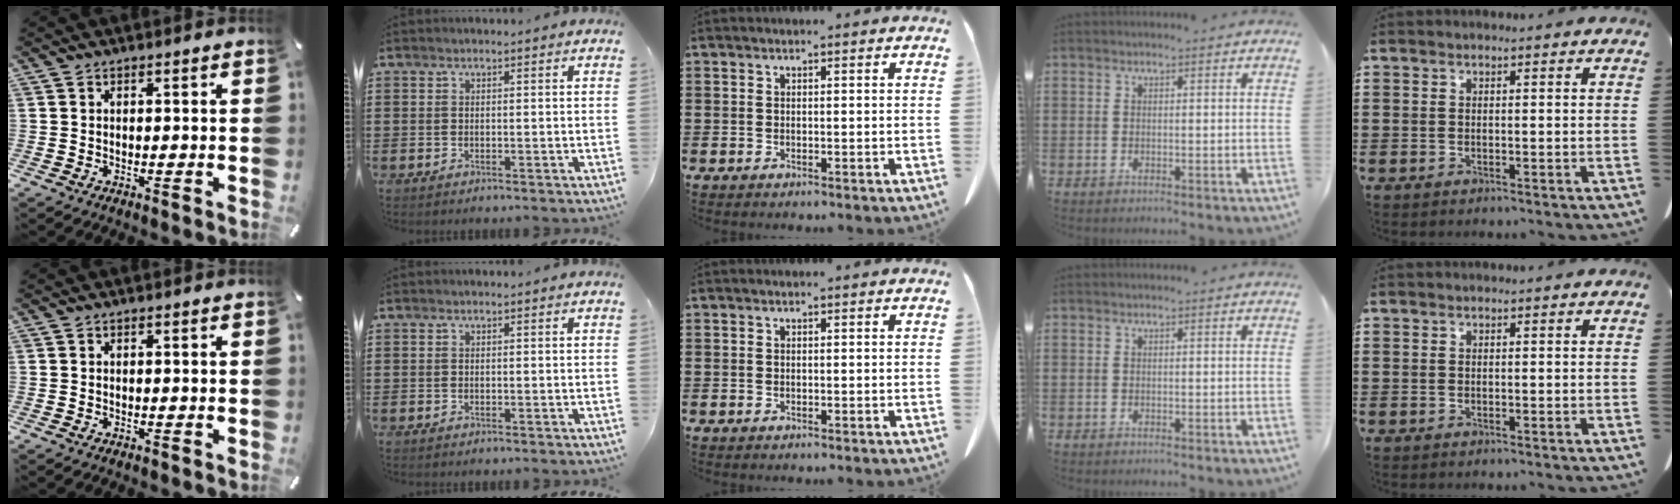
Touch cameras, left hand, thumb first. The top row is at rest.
{}